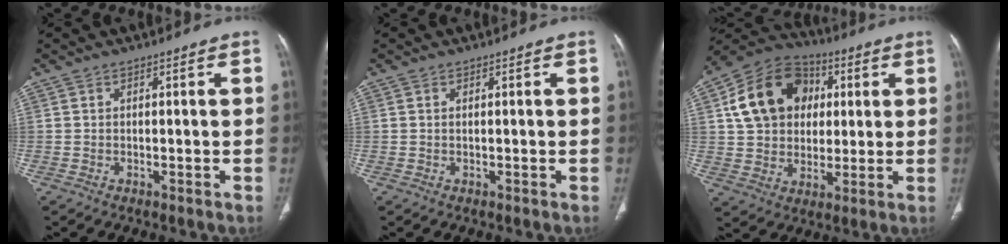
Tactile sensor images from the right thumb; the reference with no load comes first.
{"total": 0.0}
{"total": 17.1, "force": [4.1, 13.6, 9.6], "torque": [-0.148, 0.012, 0.066]}